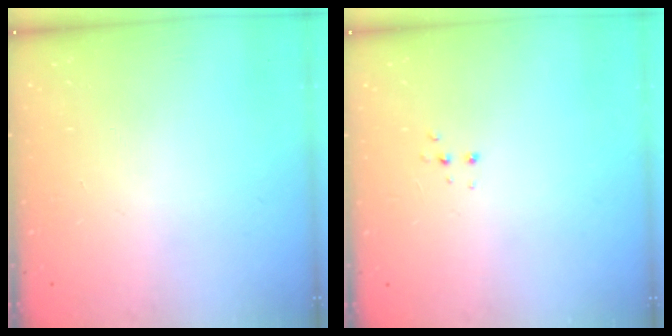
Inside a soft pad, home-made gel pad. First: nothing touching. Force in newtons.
{"total": 2.7, "press": 2.7, "slide": 0.5}